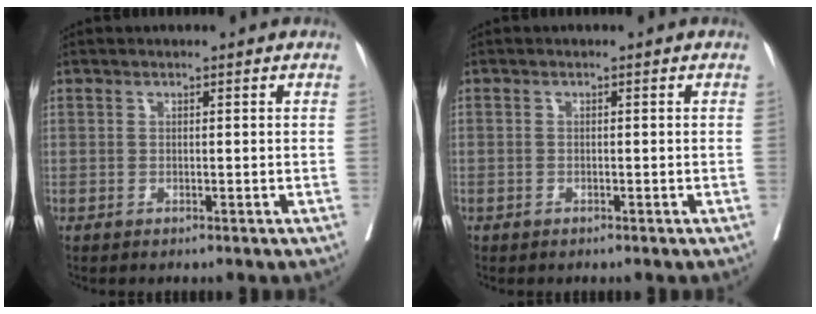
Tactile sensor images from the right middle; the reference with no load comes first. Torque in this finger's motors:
{"motor_torque": [0.99, -1.15, 0.07, -0.13]}